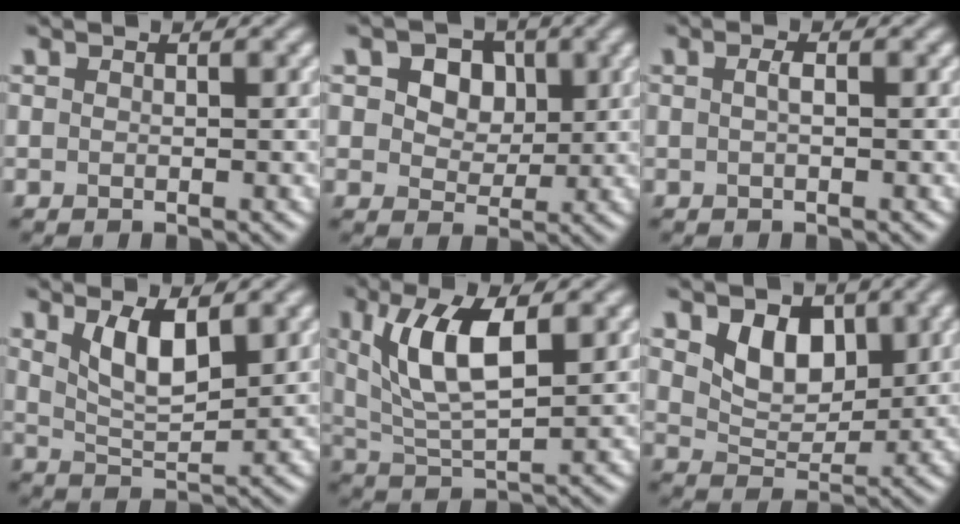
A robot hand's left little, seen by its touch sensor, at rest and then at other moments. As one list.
[{"total": 7.4, "force": [3.0, 5.3, 4.2], "torque": [-0.074, 0.017, 0.033]}, {"total": 0.9, "force": [0.1, 0.2, 0.8], "torque": [-0.019, 0.004, 0.002]}, {"total": 4.5, "force": [2.2, 1.7, 3.6], "torque": [-0.076, -0.006, 0.043]}, {"total": 7.3, "force": [2.4, 2.8, 6.3], "torque": [-0.123, 0.000, 0.048]}, {"total": 4.4, "force": [1.9, 2.9, 2.7], "torque": [-0.057, -0.011, 0.031]}]